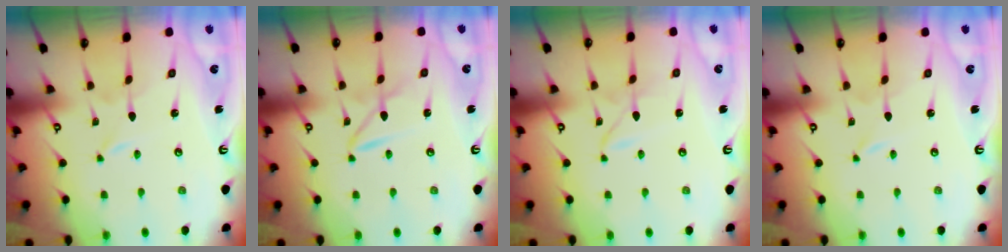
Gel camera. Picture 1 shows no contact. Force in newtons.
{"total": 2.5, "press": 2.5, "slide": 0.3}
{"total": 2.0, "press": 2.0, "slide": 0.2}
{"total": 0.0}